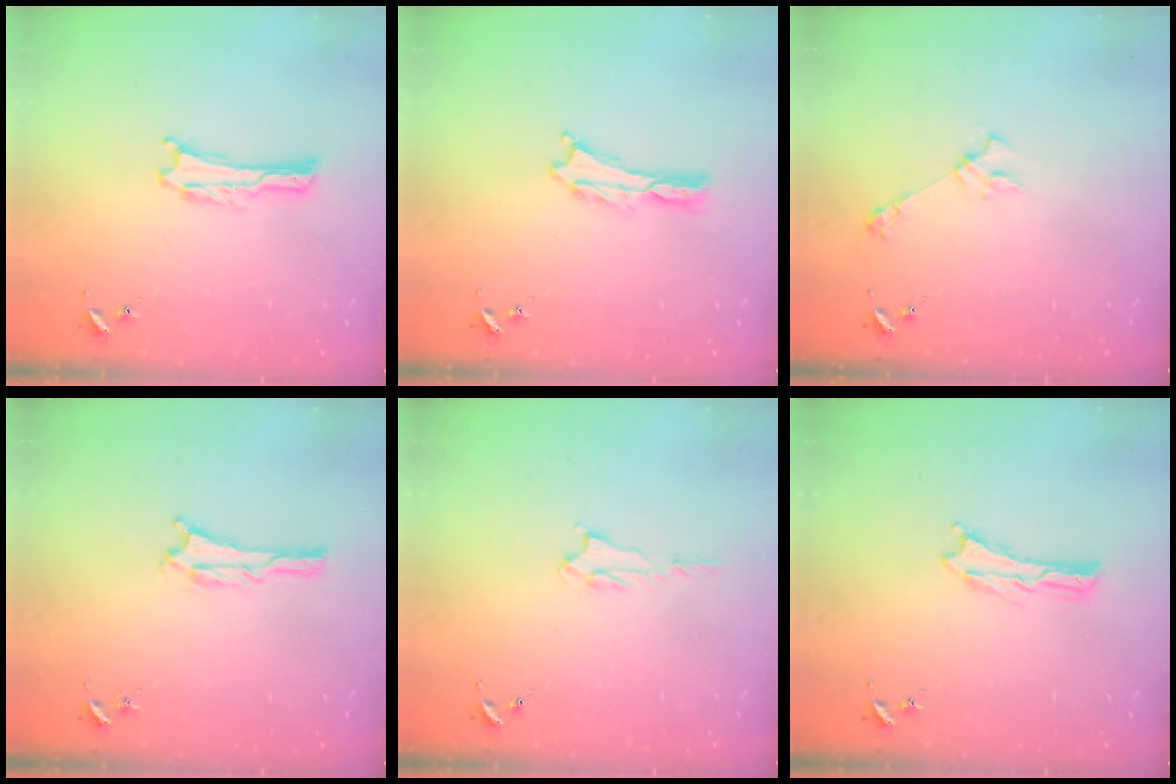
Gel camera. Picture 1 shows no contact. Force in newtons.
{"total": 0.0}
{"total": 2.4, "press": 2.4, "slide": 0.3}
{"total": 0.6, "press": 0.6, "slide": 0.1}
{"total": 2.2, "press": 2.2, "slide": 0.4}
{"total": 0.0}